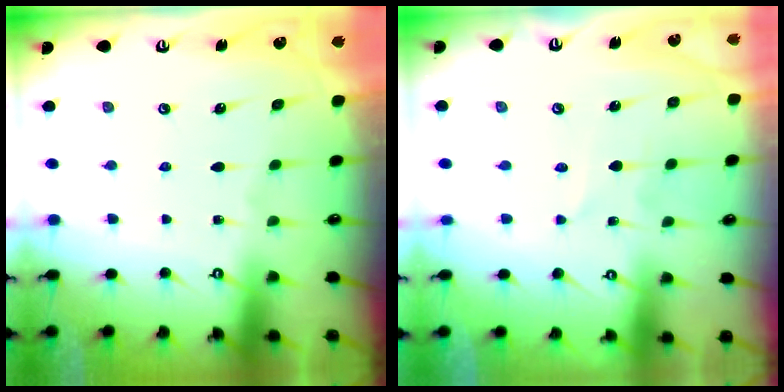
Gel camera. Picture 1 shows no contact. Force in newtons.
{"total": 0.7, "press": 0.7, "slide": 0.1}